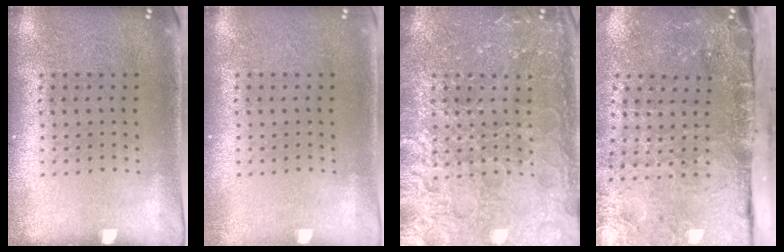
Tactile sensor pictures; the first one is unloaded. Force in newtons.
{"total": 0.8, "press": 0.7, "slide": 0.4}
{"total": 6.9, "press": 6.8, "slide": 0.8}
{"total": 4.7, "press": 3.7, "slide": 2.8}